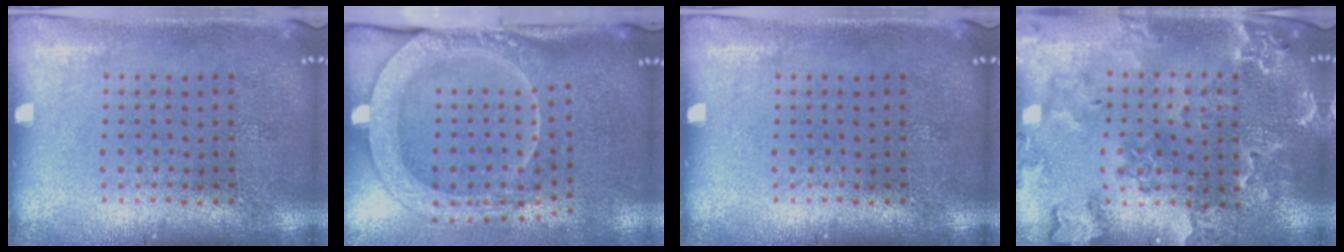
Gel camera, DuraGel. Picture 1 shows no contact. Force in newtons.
{"total": 2.7, "press": 2.1, "slide": 1.7}
{"total": 0.0}
{"total": 1.9, "press": 1.9, "slide": 0.3}